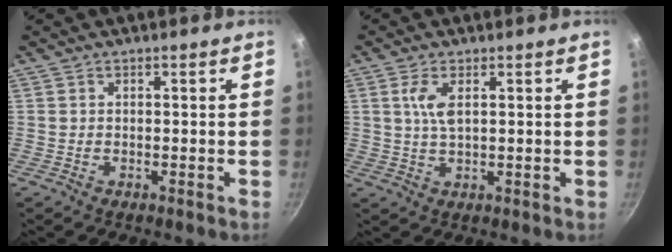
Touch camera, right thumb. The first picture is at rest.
{"total": 4.2, "force": [1.3, 1.6, 3.7], "torque": [-0.076, -0.002, 0.028]}